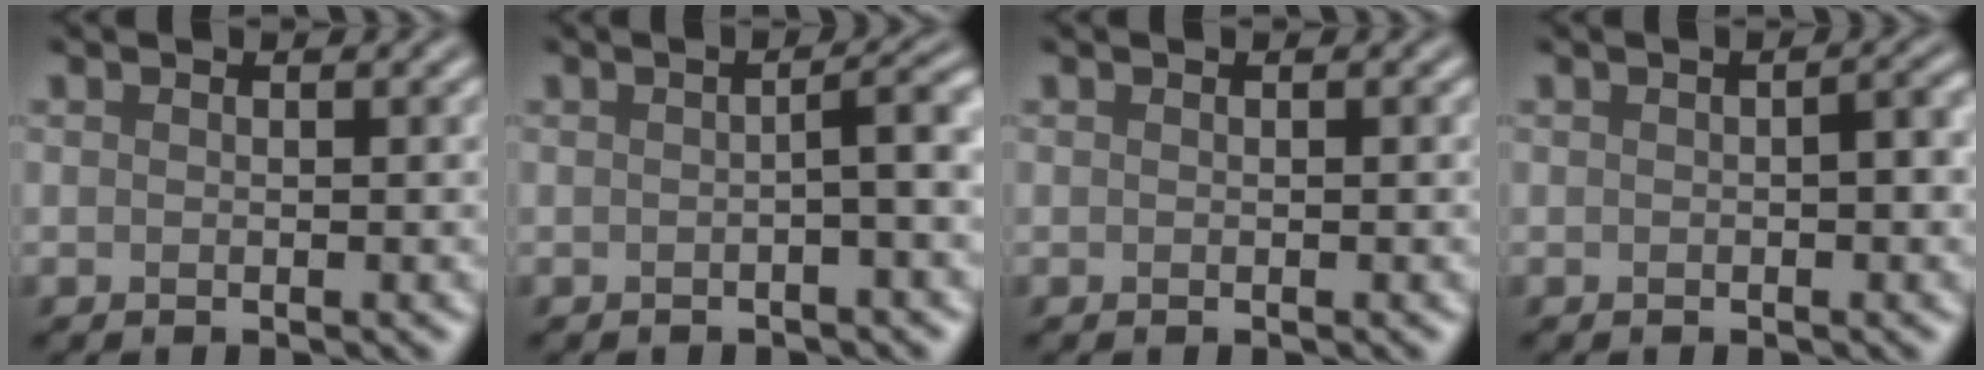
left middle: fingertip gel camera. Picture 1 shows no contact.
{"total": 3.1, "force": [-0.3, 0.6, 3.0], "torque": [-0.038, 0.014, -0.010]}
{"total": 0.0}
{"total": 2.2, "force": [0.0, 0.6, 2.1], "torque": [-0.030, 0.004, -0.001]}